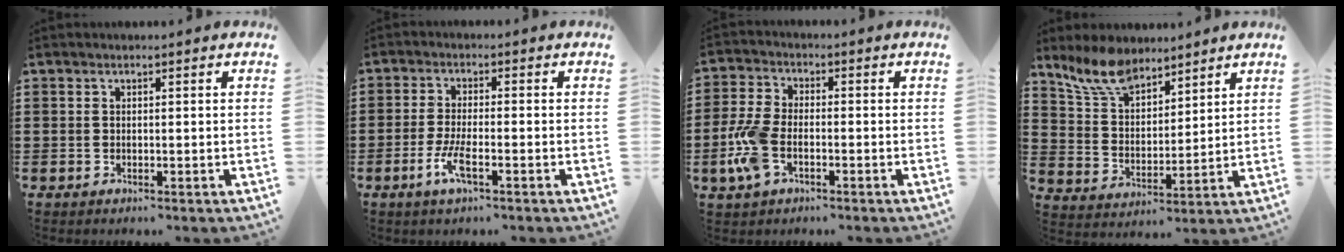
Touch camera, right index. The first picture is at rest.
{"total": 4.4, "force": [-2.2, 0.9, 3.8], "torque": [-0.088, -0.011, -0.046]}
{"total": 6.9, "force": [-2.4, 3.7, 5.3], "torque": [-0.131, -0.003, -0.051]}
{"total": 8.4, "force": [7.1, 3.2, 3.2], "torque": [-0.089, -0.013, 0.136]}